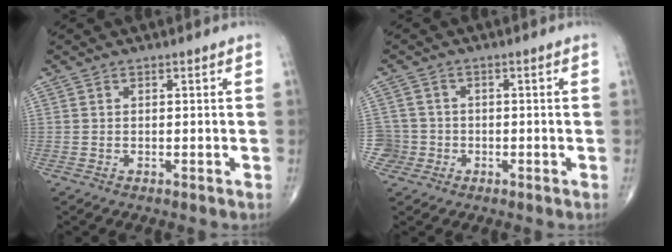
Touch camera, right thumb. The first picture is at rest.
{"total": 3.7, "force": [-1.2, 3.5, -0.5], "torque": [0.027, 0.016, -0.026]}